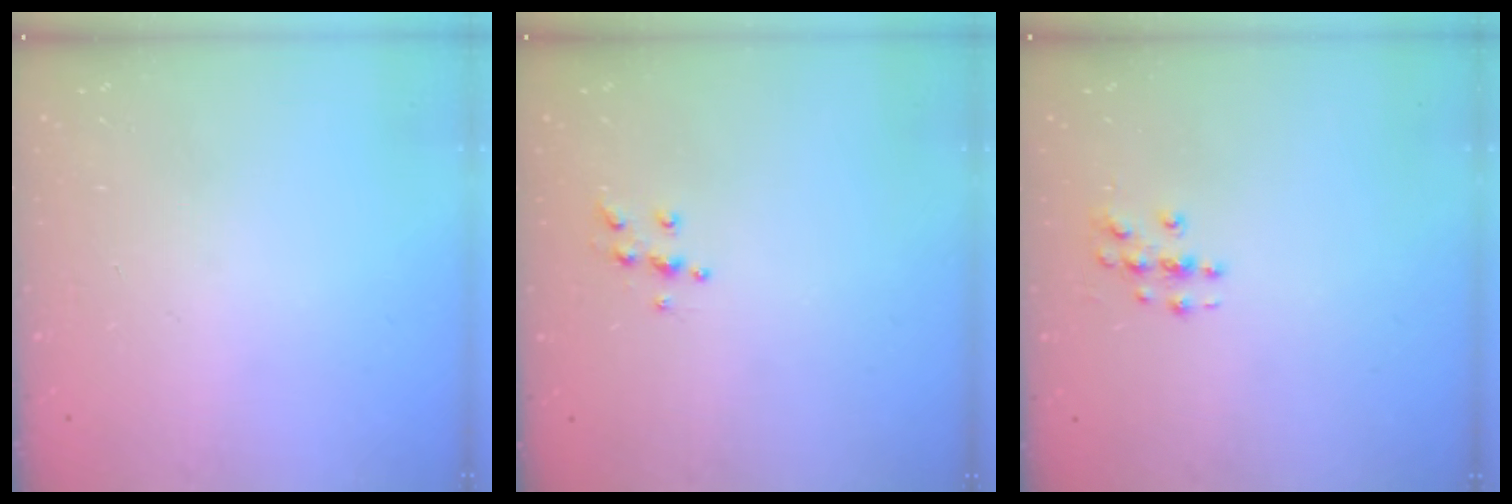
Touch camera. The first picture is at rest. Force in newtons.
{"total": 5.9, "press": 5.9, "slide": 0.5}
{"total": 3.3, "press": 3.3, "slide": 0.2}